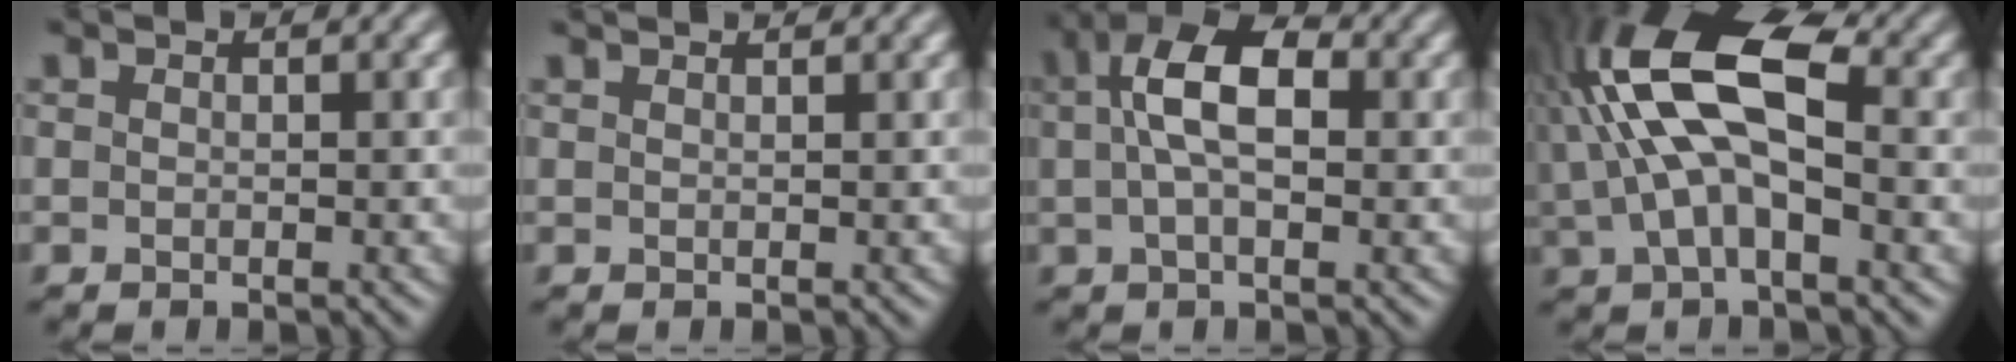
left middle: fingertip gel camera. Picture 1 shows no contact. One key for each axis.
{"total": 1.0, "fx": 1.0, "fy": -0.1, "fz": 0.1, "tx": -0.005, "ty": 0.003, "tz": 0.015}
{"total": 5.7, "fx": 1.4, "fy": 2.7, "fz": 4.8, "tx": -0.095, "ty": 0.016, "tz": 0.019}
{"total": 10.2, "fx": 1.8, "fy": 4.9, "fz": 8.8, "tx": -0.183, "ty": 0.030, "tz": 0.021}